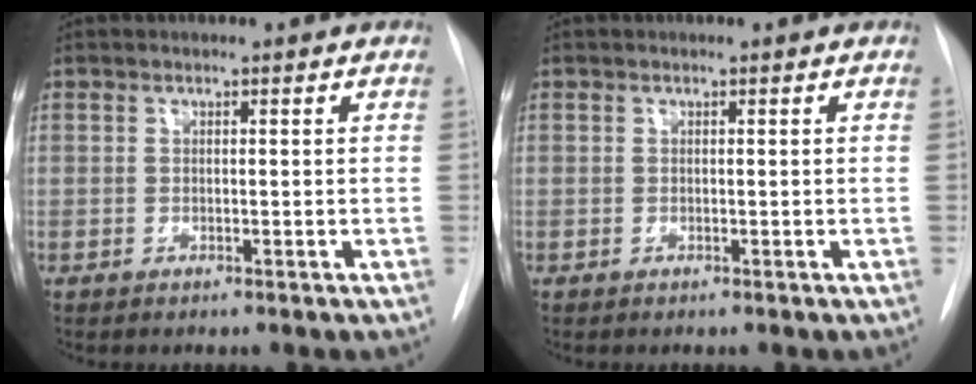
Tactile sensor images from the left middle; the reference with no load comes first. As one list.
[{"total": 0.0}]